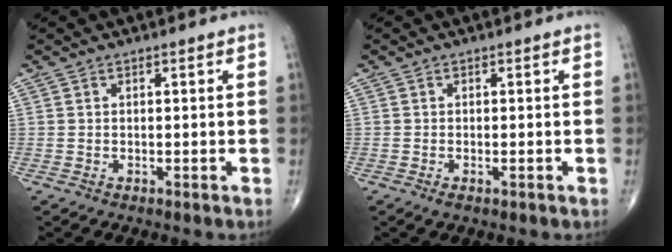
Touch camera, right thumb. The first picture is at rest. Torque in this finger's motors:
{"motor_torque": [0.04, 0.05, 0.21, 0.06, 0.07]}